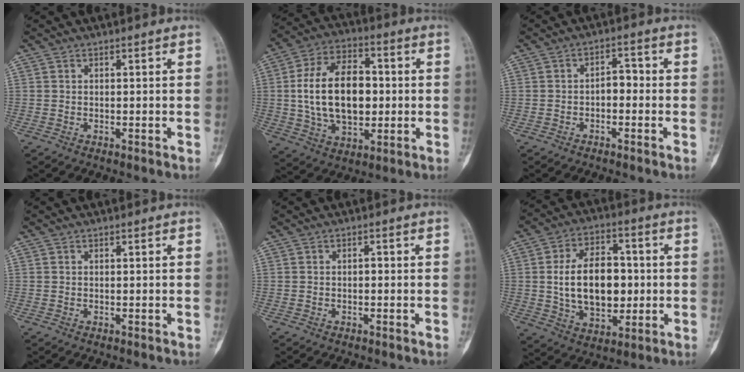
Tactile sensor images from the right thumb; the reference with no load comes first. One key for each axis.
{"total": 17.8, "fx": 0.5, "fy": 11.0, "fz": 14.1, "tx": -0.223, "ty": 0.016, "tz": 0.011}
{"total": 3.3, "fx": -0.8, "fy": 2.0, "fz": 2.5, "tx": -0.023, "ty": 0.022, "tz": -0.021}
{"total": 0.0}
{"total": 0.7, "fx": -0.1, "fy": 0.4, "fz": 0.5, "tx": -0.002, "ty": 0.003, "tz": -0.006}
{"total": 15.7, "fx": 0.2, "fy": 10.0, "fz": 12.1, "tx": -0.168, "ty": 0.012, "tz": 0.011}